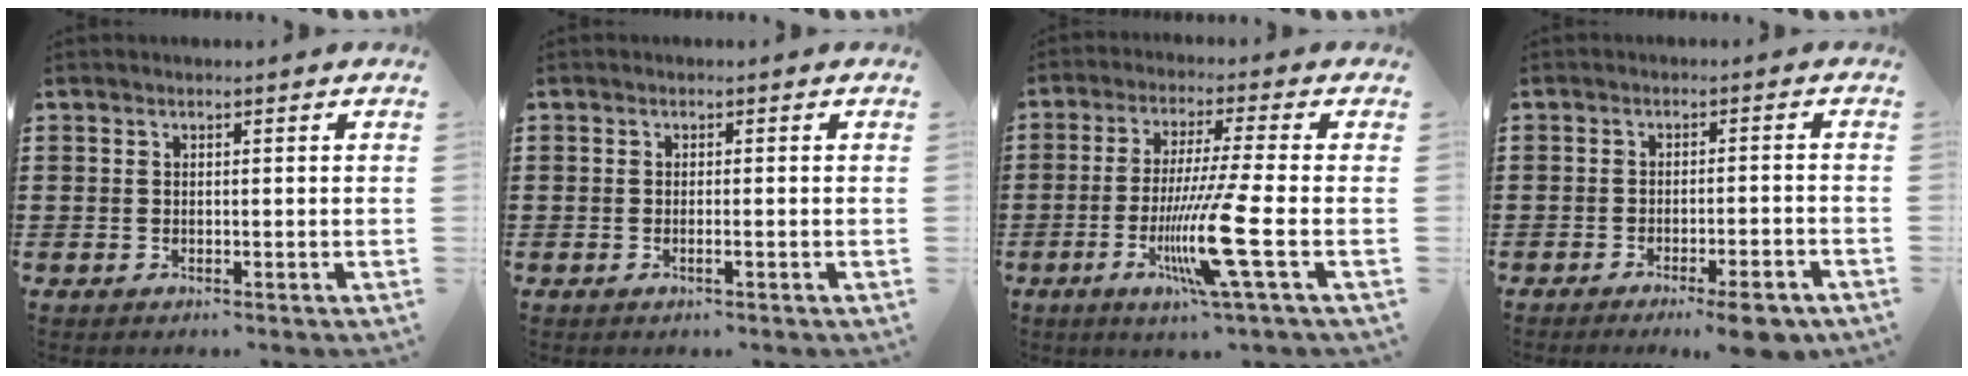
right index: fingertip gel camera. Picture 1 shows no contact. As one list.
[{"total": 0.9, "force": [-0.5, 0.0, 0.7], "torque": [-0.013, -0.003, -0.008]}, {"total": 12.0, "force": [-3.5, -0.3, 11.5], "torque": [-0.225, -0.024, -0.069]}, {"total": 4.4, "force": [-3.5, 0.1, 2.8], "torque": [-0.043, -0.007, -0.061]}]